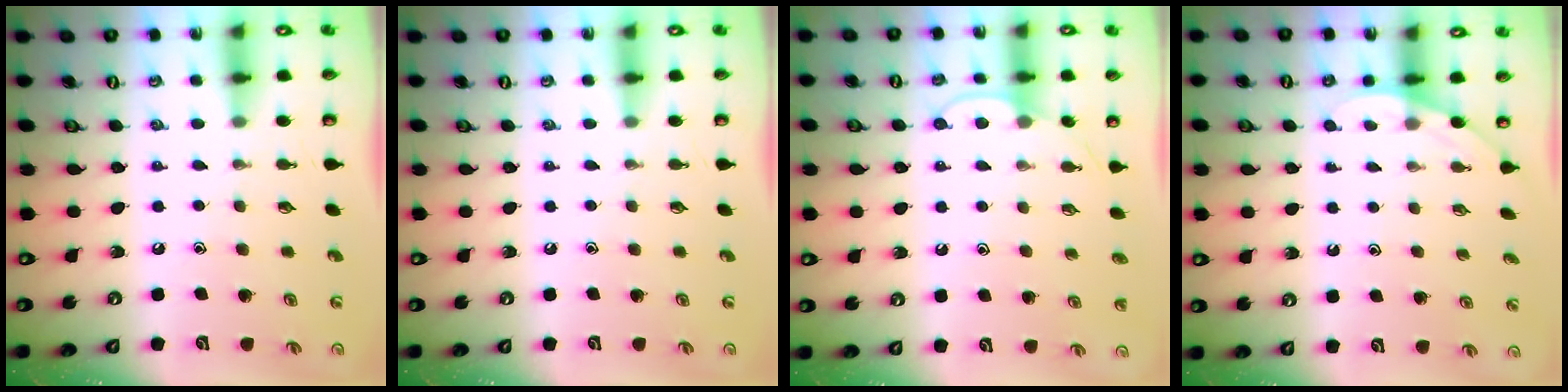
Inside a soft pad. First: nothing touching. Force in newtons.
{"total": 0.0}
{"total": 7.3, "press": 7.3, "slide": 0.7}
{"total": 2.6, "press": 2.6, "slide": 0.2}